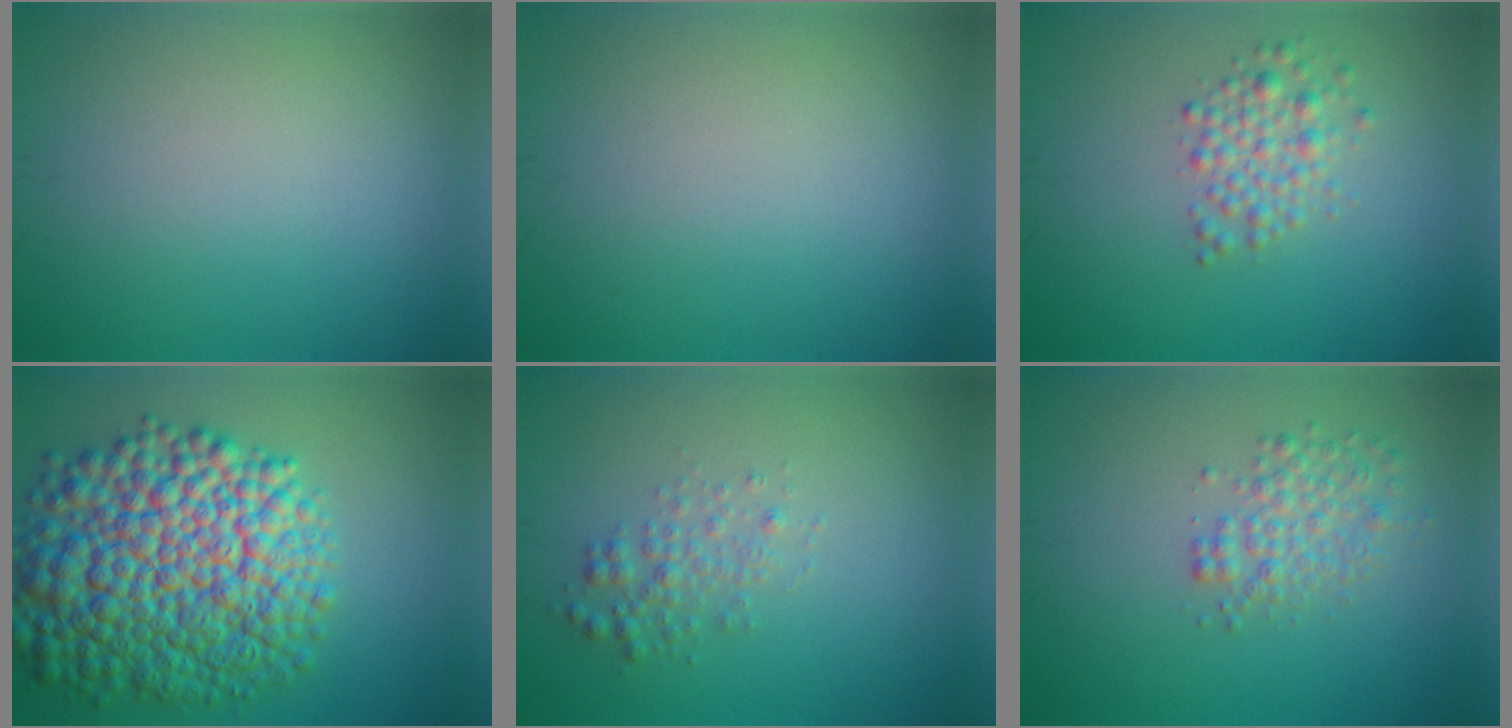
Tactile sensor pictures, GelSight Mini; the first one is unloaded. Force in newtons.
{"total": 0.0}
{"total": 2.5, "press": 2.5, "slide": 0.1}
{"total": 13.3, "press": 13.3, "slide": 0.3}
{"total": 1.8, "press": 1.8, "slide": 0.0}
{"total": 2.6, "press": 2.6, "slide": 0.1}